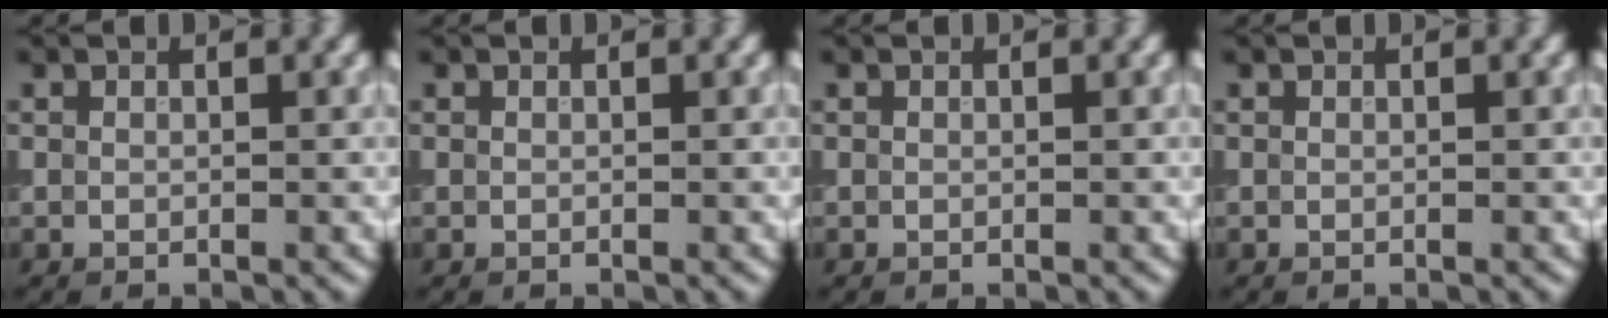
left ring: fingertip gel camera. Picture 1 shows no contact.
{"total": 0.0}
{"total": 0.0}
{"total": 0.0}